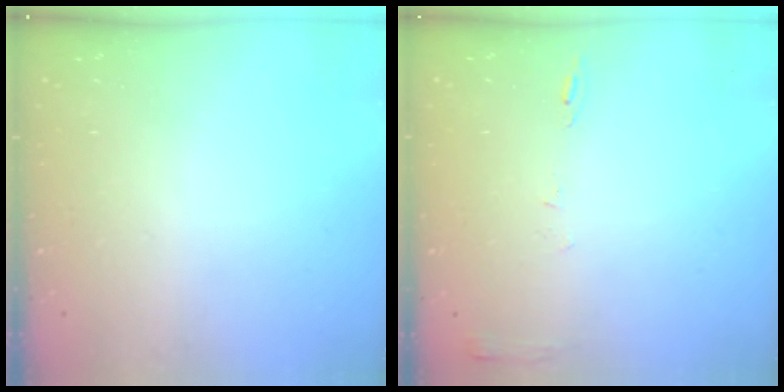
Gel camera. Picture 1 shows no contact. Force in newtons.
{"total": 6.0, "press": 6.0, "slide": 0.6}